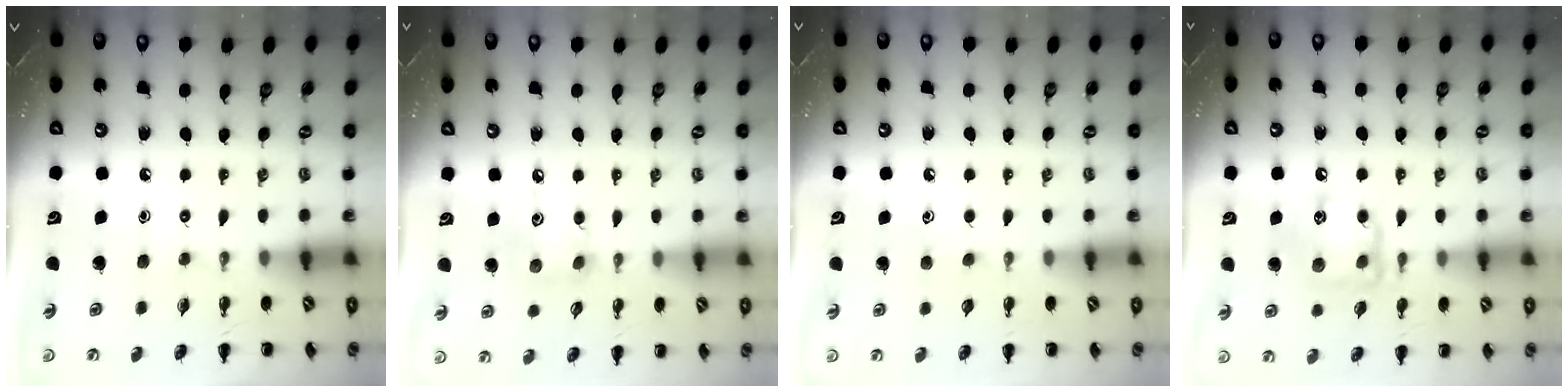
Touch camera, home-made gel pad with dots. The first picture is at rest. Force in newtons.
{"total": 5.1, "press": 5.0, "slide": 0.8}
{"total": 3.5, "press": 3.3, "slide": 1.2}
{"total": 12.9, "press": 12.8, "slide": 1.4}